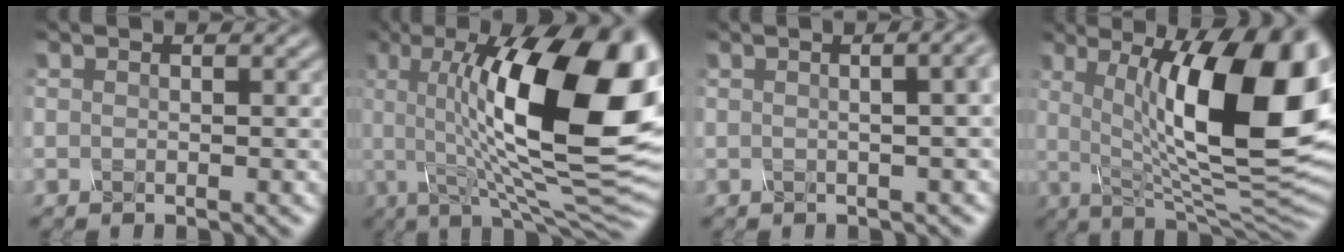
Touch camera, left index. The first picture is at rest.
{"total": 17.6, "force": [3.1, 5.4, 16.5], "torque": [-0.235, 0.006, 0.047]}
{"total": 8.4, "force": [1.8, 4.6, 6.8], "torque": [-0.007, 0.055, -0.025]}
{"total": 15.8, "force": [2.7, 4.8, 14.9], "torque": [-0.193, 0.002, 0.039]}